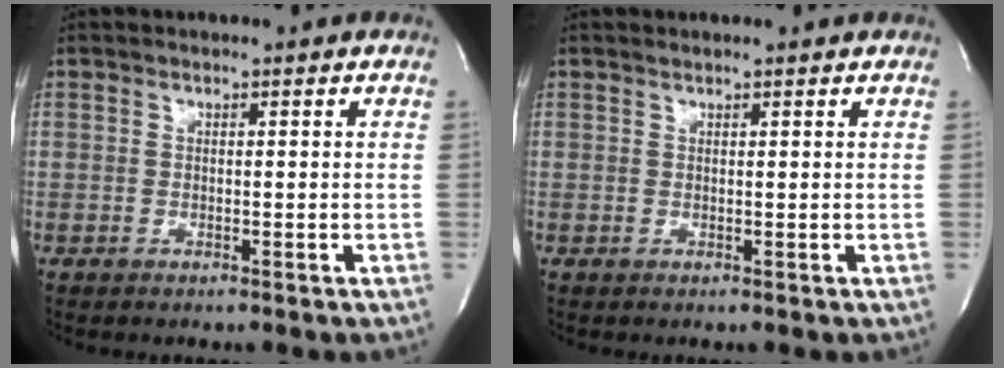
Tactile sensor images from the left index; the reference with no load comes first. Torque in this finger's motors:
{"motor_torque": [-0.01, -0.04, -0.02, 0.02]}